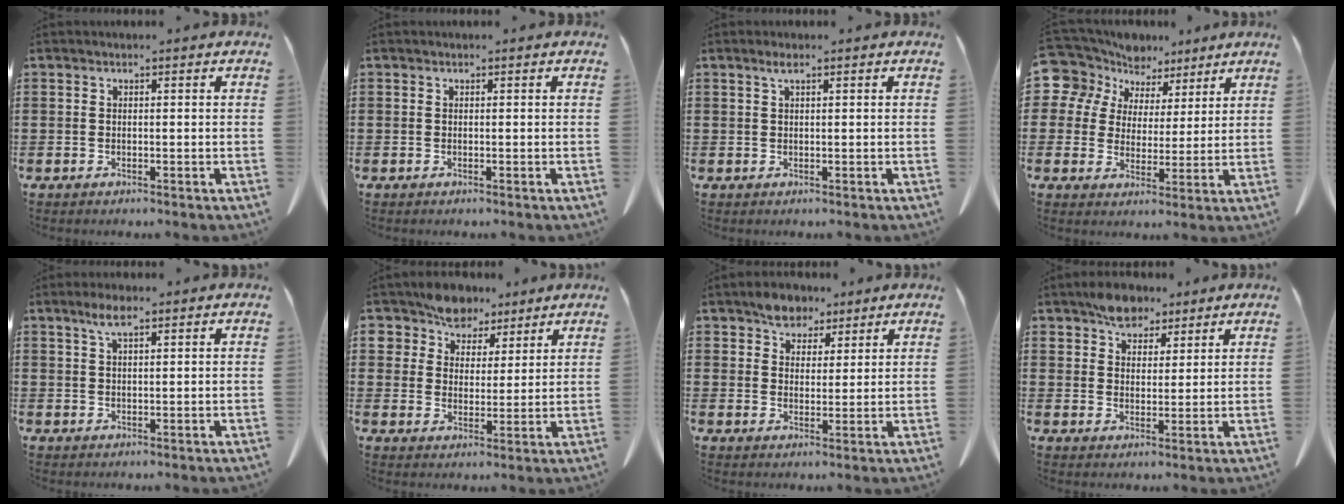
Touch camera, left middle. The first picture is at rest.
{"total": 0.0}
{"total": 1.2, "force": [0.6, 0.2, 1.1], "torque": [-0.023, 0.001, 0.011]}
{"total": 8.1, "force": [5.7, 5.7, 1.2], "torque": [-0.076, -0.020, 0.108]}
{"total": 3.4, "force": [2.0, 0.8, 2.7], "torque": [-0.058, 0.004, 0.034]}
{"total": 6.8, "force": [5.9, 3.3, 0.5], "torque": [-0.048, -0.022, 0.111]}
{"total": 4.9, "force": [3.9, 2.8, 0.9], "torque": [-0.026, 0.002, 0.075]}
{"total": 5.9, "force": [4.8, 3.0, 1.6], "torque": [-0.040, -0.002, 0.093]}